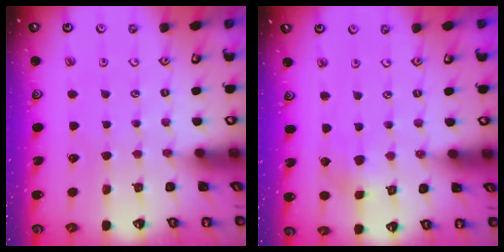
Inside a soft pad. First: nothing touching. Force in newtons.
{"total": 2.8, "press": 2.8, "slide": 0.3}